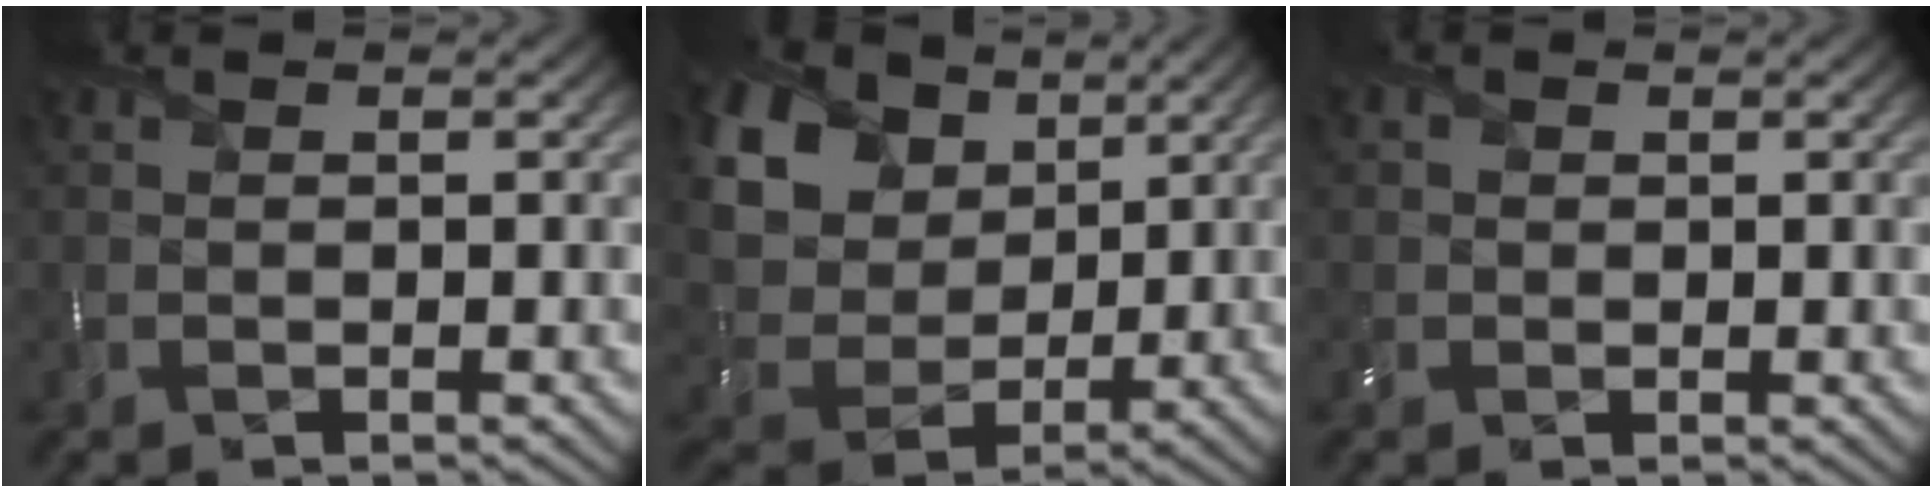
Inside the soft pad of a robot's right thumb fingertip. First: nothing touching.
{"total": 16.6, "force": [7.6, 12.1, 8.4], "torque": [-0.264, 0.041, 0.160]}
{"total": 1.5, "force": [0.1, 1.4, 0.3], "torque": [-0.011, -0.001, 0.000]}